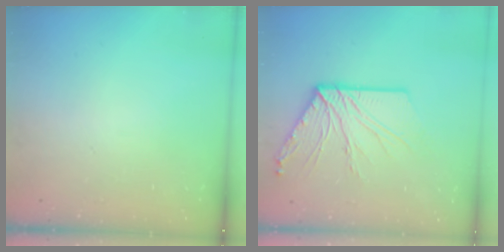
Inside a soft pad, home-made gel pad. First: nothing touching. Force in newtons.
{"total": 12.4, "press": 12.4, "slide": 0.5}